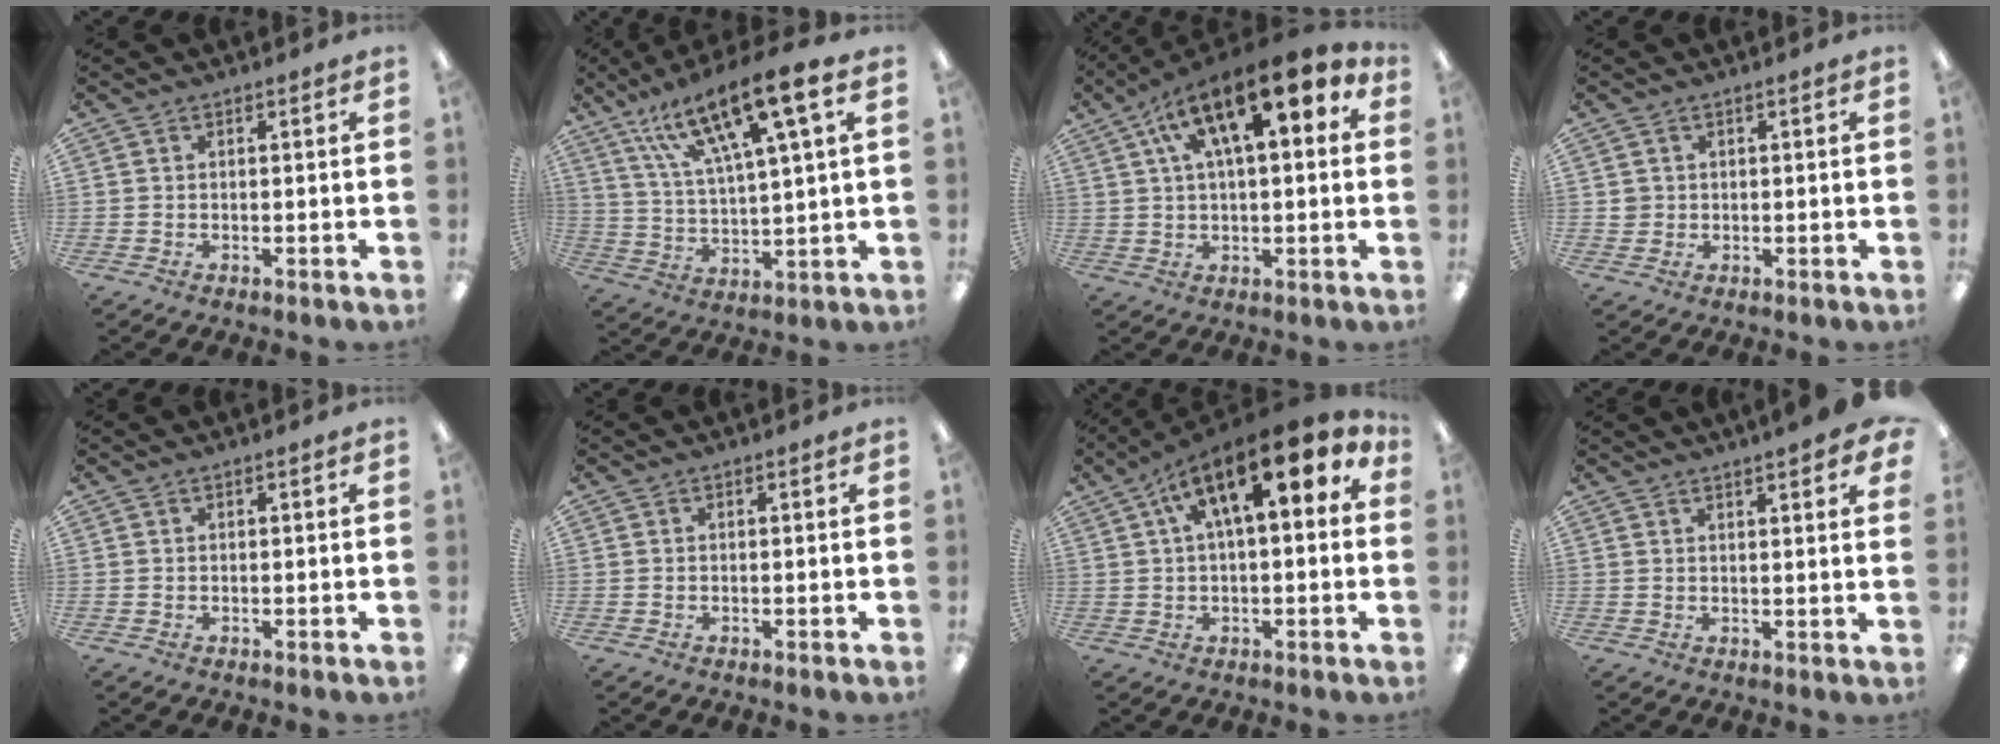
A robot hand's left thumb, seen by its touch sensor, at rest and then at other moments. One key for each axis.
{"total": 16.5, "fx": 10.6, "fy": 3.9, "fz": 12.0, "tx": -0.215, "ty": -0.047, "tz": 0.175}
{"total": 17.1, "fx": 7.5, "fy": 6.6, "fz": 13.9, "tx": -0.224, "ty": -0.023, "tz": 0.119}
{"total": 1.7, "fx": 0.3, "fy": 1.6, "fz": 0.4, "tx": -0.009, "ty": 0.004, "tz": 0.005}
{"total": 0.0}
{"total": 0.0}
{"total": 15.8, "fx": 6.6, "fy": 6.0, "fz": 13.0, "tx": -0.198, "ty": -0.024, "tz": 0.107}
{"total": 4.5, "fx": 3.3, "fy": 0.6, "fz": 3.1, "tx": -0.043, "ty": -0.016, "tz": 0.052}